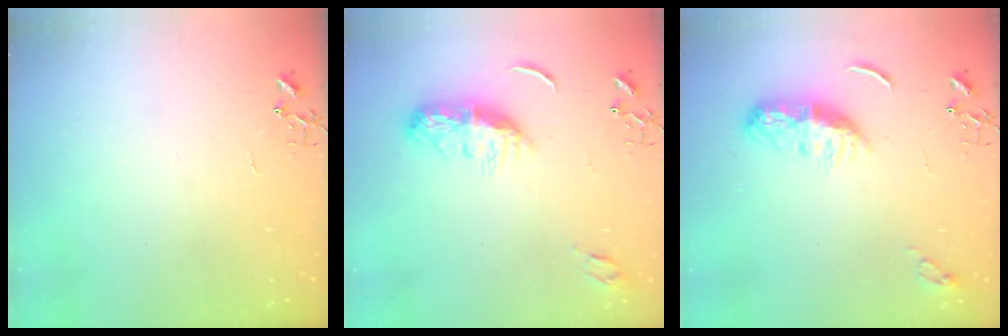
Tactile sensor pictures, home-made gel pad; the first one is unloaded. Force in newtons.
{"total": 9.4, "press": 9.4, "slide": 0.4}
{"total": 9.1, "press": 9.1, "slide": 0.2}